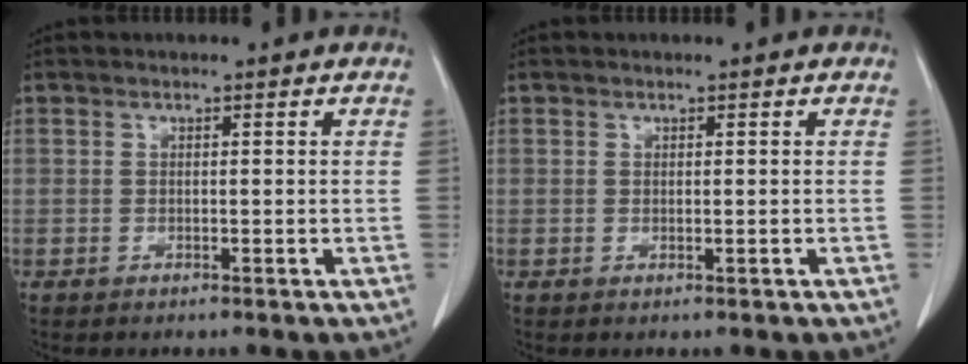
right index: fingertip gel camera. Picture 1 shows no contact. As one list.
[{"total": 0.0}]